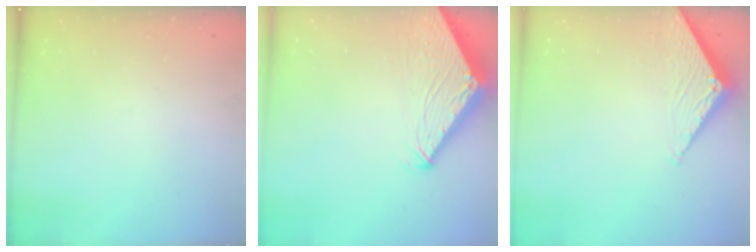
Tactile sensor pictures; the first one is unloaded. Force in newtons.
{"total": 4.7, "press": 4.7, "slide": 0.1}
{"total": 3.1, "press": 3.1, "slide": 0.4}